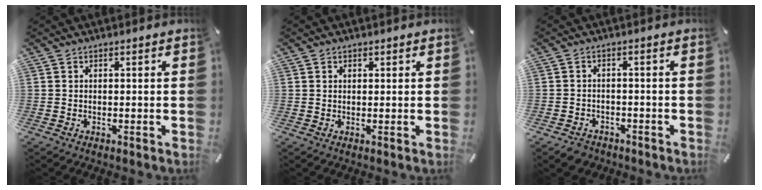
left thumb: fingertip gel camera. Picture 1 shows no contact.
{"total": 1.1, "force": [0.5, 1.0, 0.2], "torque": [0.005, 0.001, 0.007]}
{"total": 3.3, "force": [-2.4, 2.1, 0.6], "torque": [-0.008, 0.015, -0.047]}